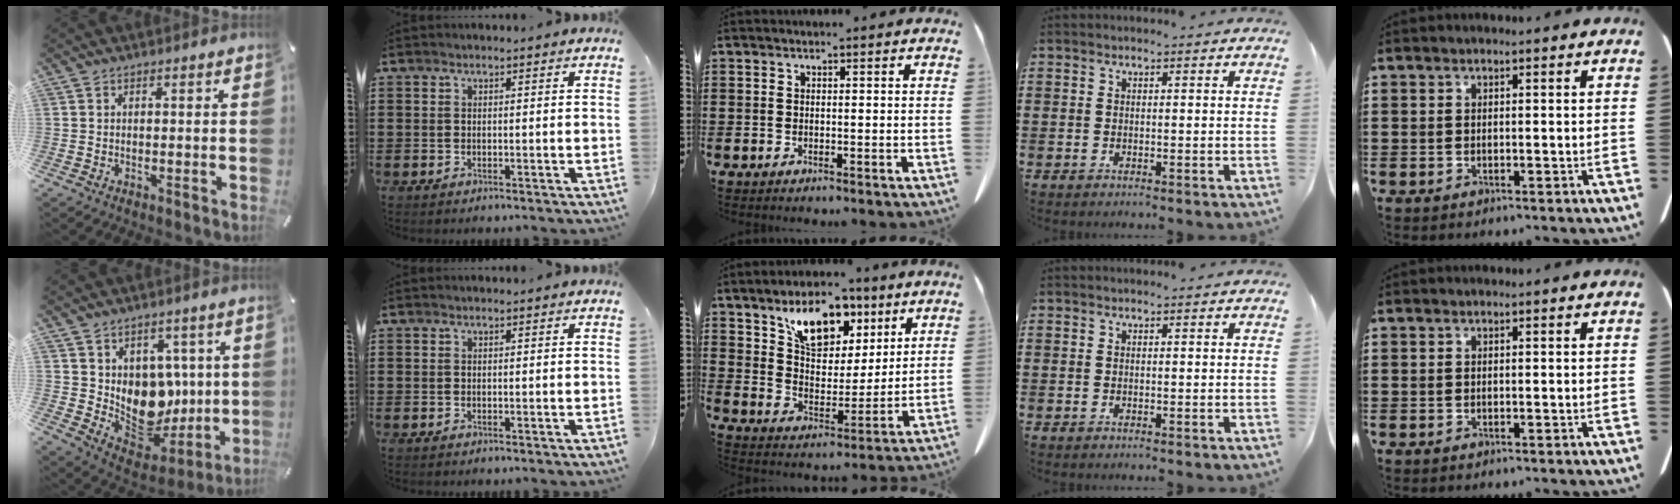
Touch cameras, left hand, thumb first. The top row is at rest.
{"thumb": {"total": 13.6, "force": [3.1, 11.8, 6.1], "torque": [-0.077, -0.053, 0.078]}, "middle": {"total": 10.1, "force": [6.3, 5.8, 5.4], "torque": [-0.102, -0.010, 0.110]}}